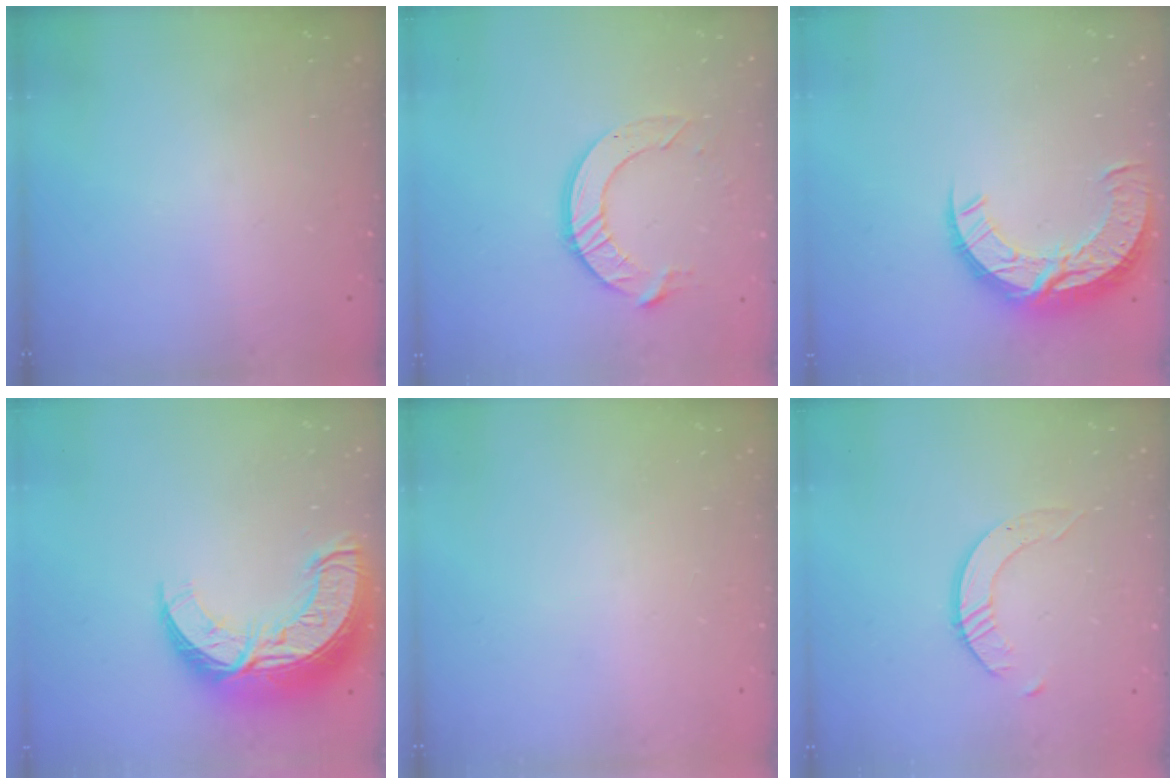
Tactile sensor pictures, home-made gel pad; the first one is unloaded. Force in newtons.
{"total": 10.2, "press": 10.2, "slide": 1.0}
{"total": 13.4, "press": 13.3, "slide": 0.8}
{"total": 17.2, "press": 17.1, "slide": 1.4}
{"total": 0.0}
{"total": 2.9, "press": 2.9, "slide": 0.2}